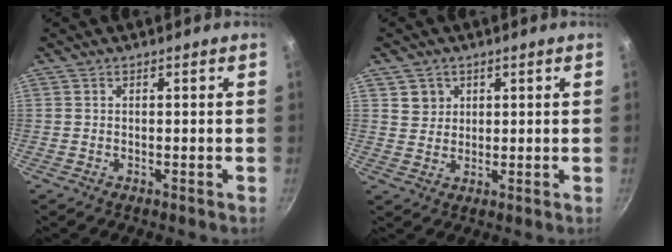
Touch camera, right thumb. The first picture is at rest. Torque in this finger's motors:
{"motor_torque": [-0.50, 0.71, 0.24, -0.19, -0.01]}